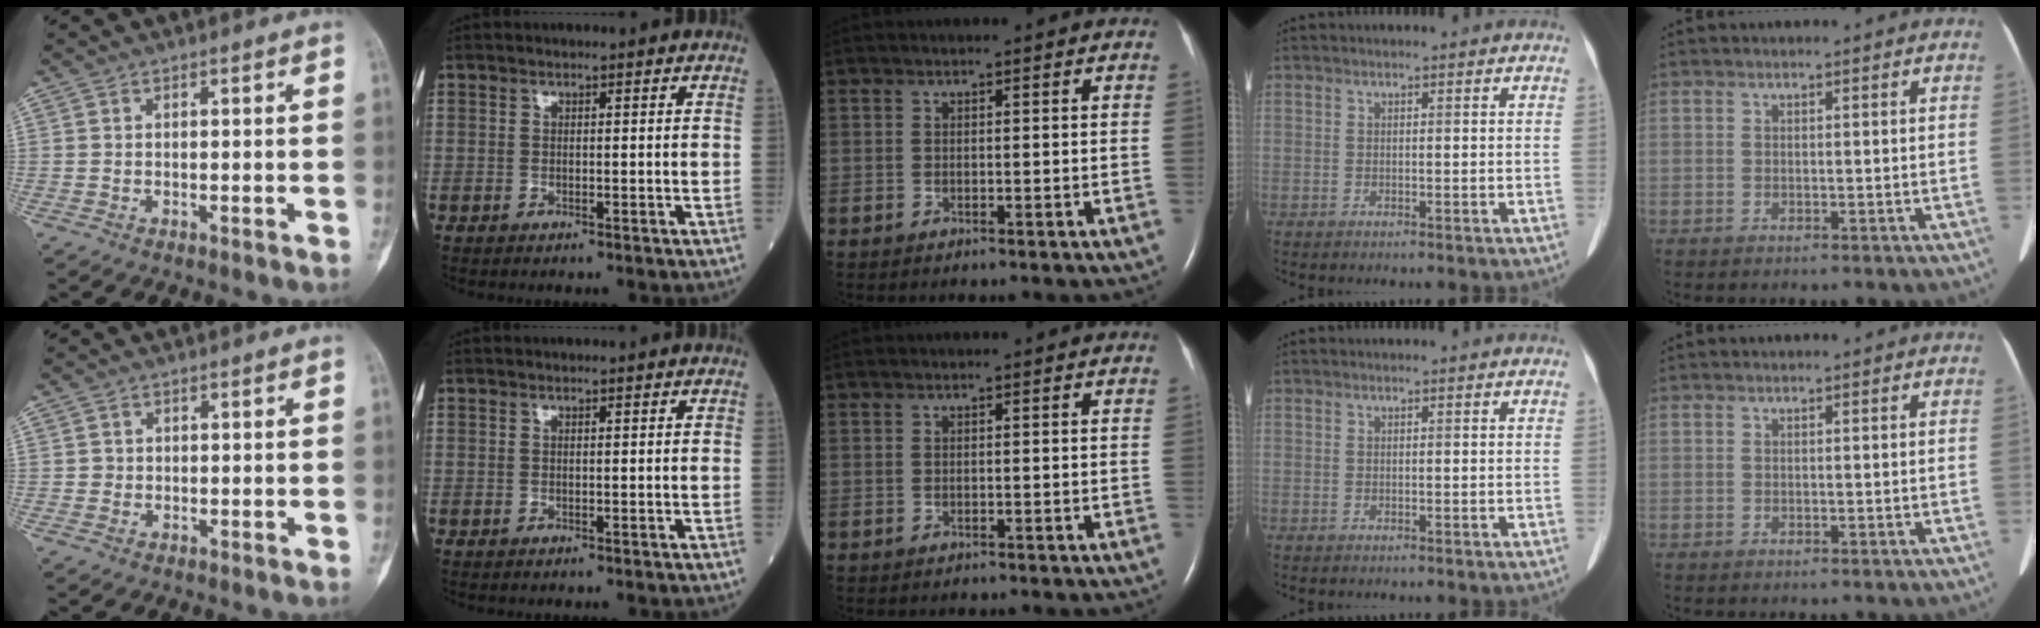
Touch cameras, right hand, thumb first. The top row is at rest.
{"thumb": {"total": 1.0, "force": [0.0, 1.0, 0.0], "torque": [0.007, 0.004, 0.000]}}